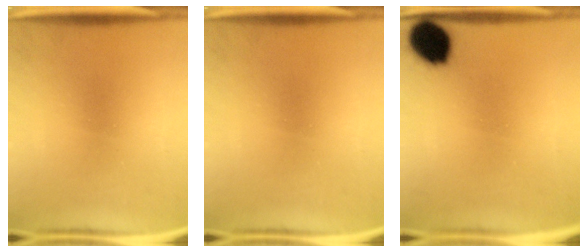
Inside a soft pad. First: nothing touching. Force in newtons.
{"total": 0.0}
{"total": 12.8}